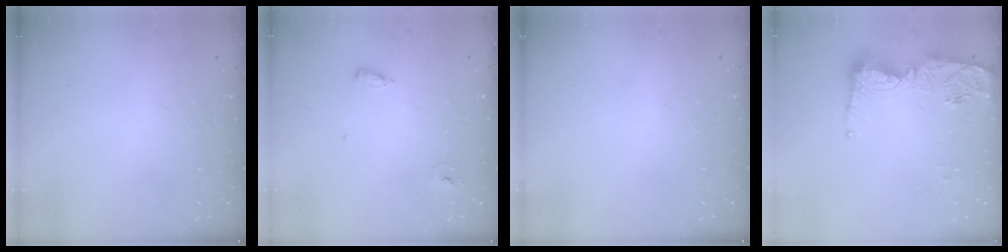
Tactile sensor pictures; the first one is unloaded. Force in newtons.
{"total": 6.0, "press": 5.8, "slide": 1.5}
{"total": 0.0}
{"total": 13.5, "press": 13.4, "slide": 1.3}